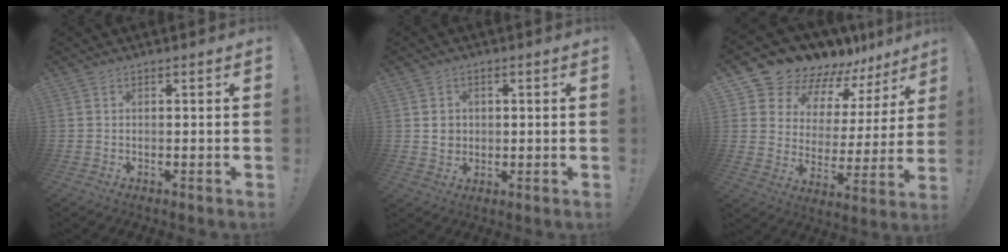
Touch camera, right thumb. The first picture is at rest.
{"total": 4.4, "force": [0.6, 4.1, 1.6], "torque": [-0.020, 0.001, 0.012]}
{"total": 13.4, "force": [12.0, 5.9, 1.3], "torque": [-0.049, -0.110, 0.230]}